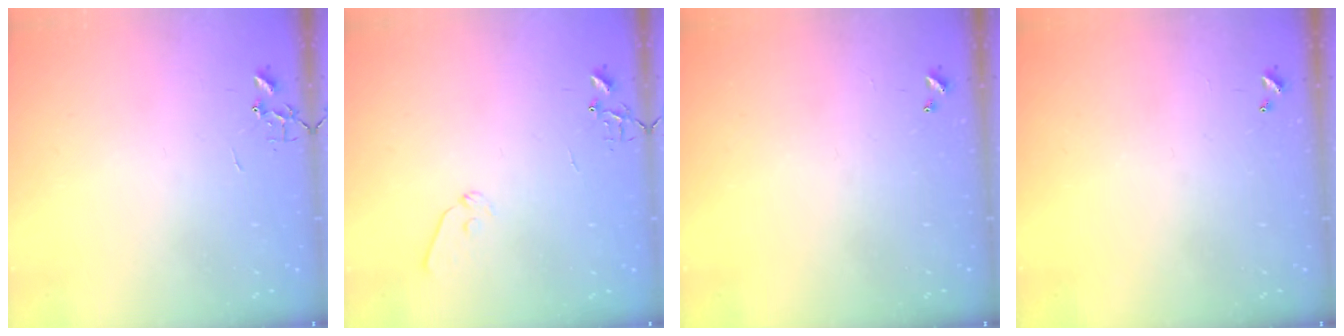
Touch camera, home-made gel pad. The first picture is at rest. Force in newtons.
{"total": 6.8, "press": 6.8, "slide": 1.0}
{"total": 0.0}
{"total": 0.0}